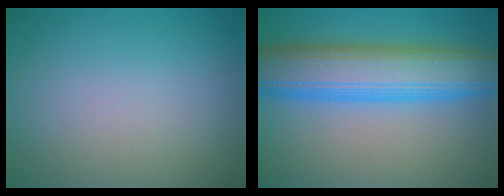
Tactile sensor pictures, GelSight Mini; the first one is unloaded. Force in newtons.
{"total": 9.6, "press": 9.6, "slide": 0.1}